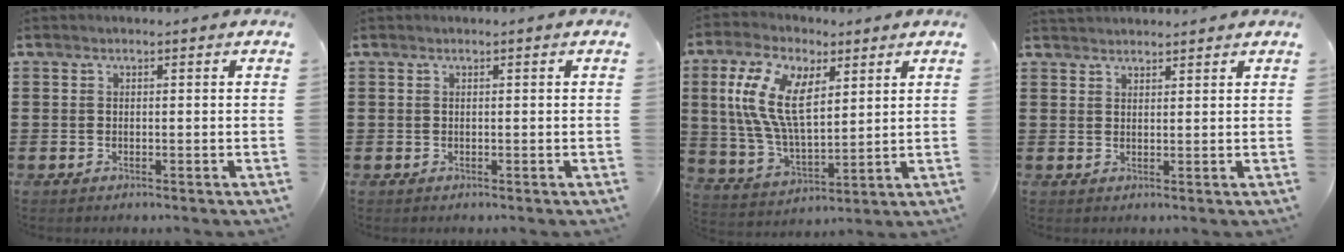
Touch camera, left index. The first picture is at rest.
{"total": 0.0}
{"total": 12.3, "force": [4.8, 6.1, 9.6], "torque": [-0.215, 0.003, 0.089]}
{"total": 1.7, "force": [1.7, 0.1, -0.3], "torque": [0.000, 0.001, 0.034]}